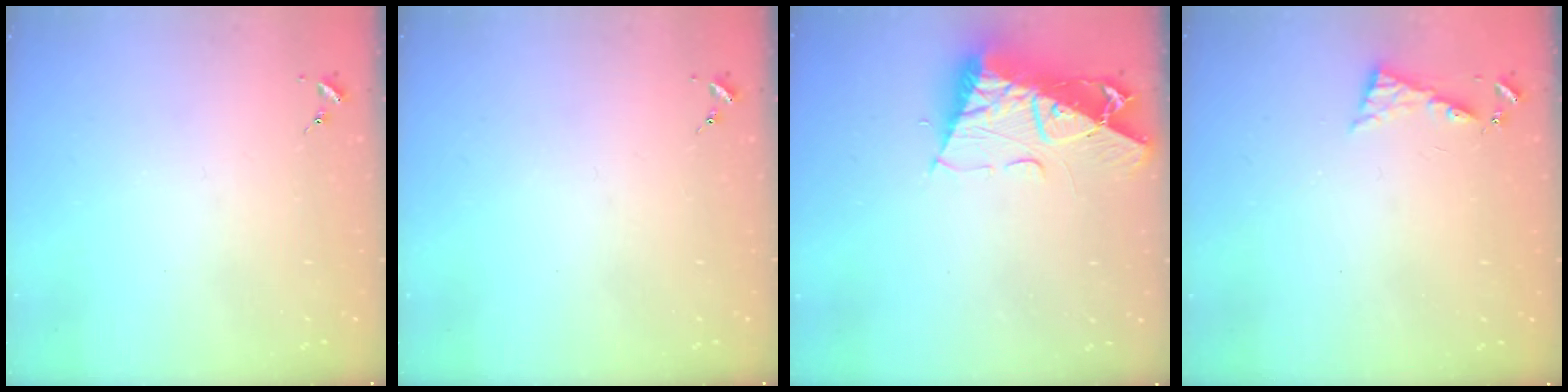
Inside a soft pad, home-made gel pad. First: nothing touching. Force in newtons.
{"total": 0.0}
{"total": 15.1, "press": 15.0, "slide": 1.6}
{"total": 6.4, "press": 6.4, "slide": 0.5}